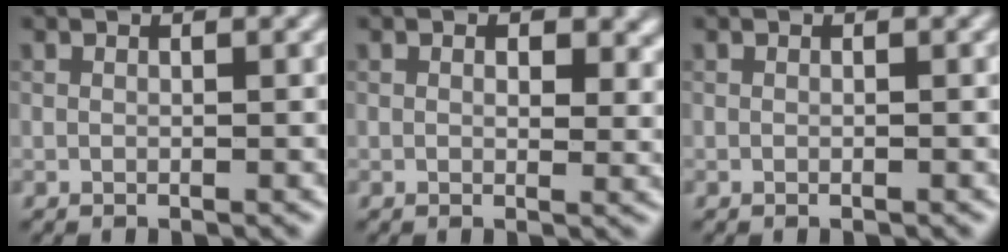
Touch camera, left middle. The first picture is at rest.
{"total": 2.1, "force": [0.9, 1.2, 1.4], "torque": [-0.021, 0.000, 0.026]}
{"total": 0.0}